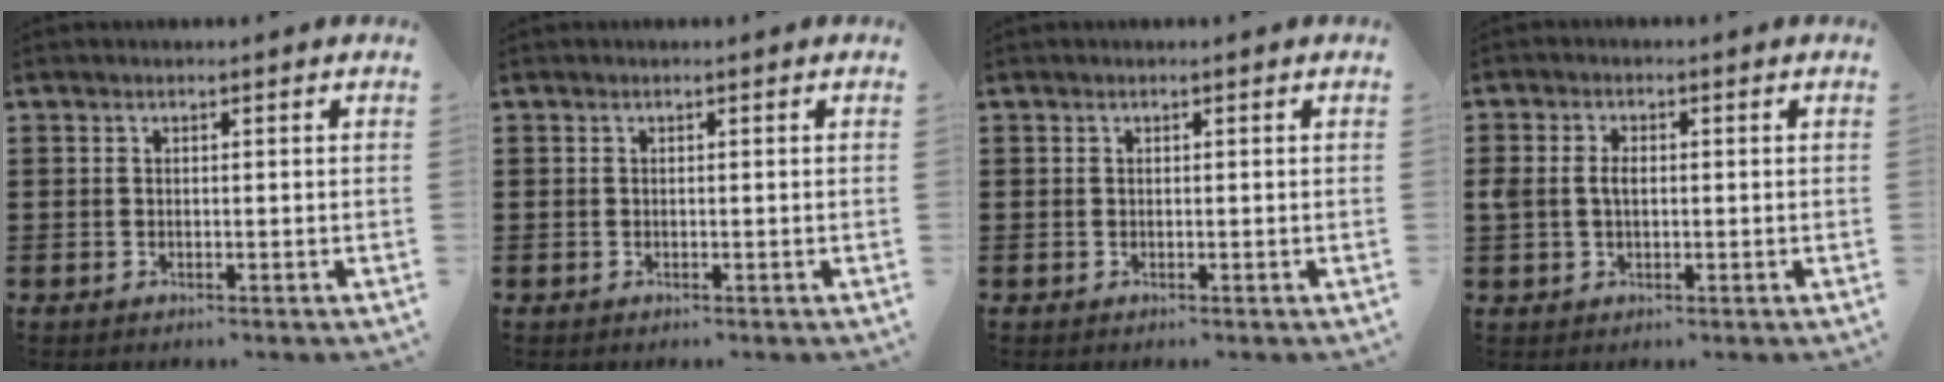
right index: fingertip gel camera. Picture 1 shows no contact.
{"total": 0.0}
{"total": 0.0}
{"total": 2.7, "force": [0.2, 1.8, 2.1], "torque": [-0.050, 0.006, 0.000]}